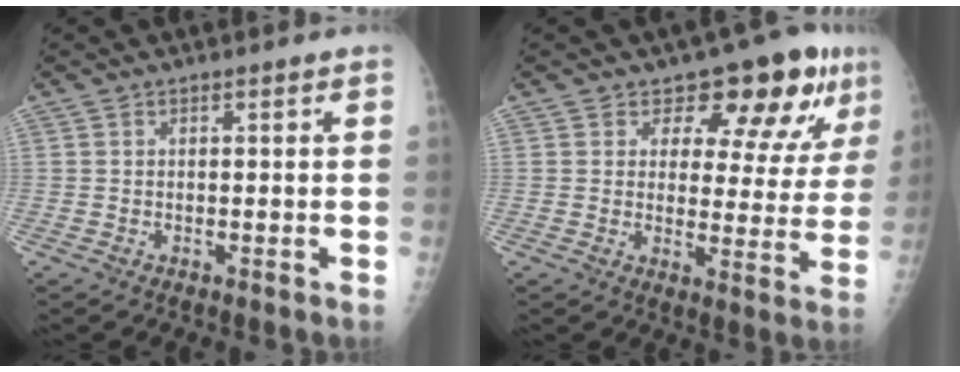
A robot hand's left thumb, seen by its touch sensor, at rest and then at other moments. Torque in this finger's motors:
{"motor_torque": [0.23, 0.39, 0.04, -0.15, 0.11]}